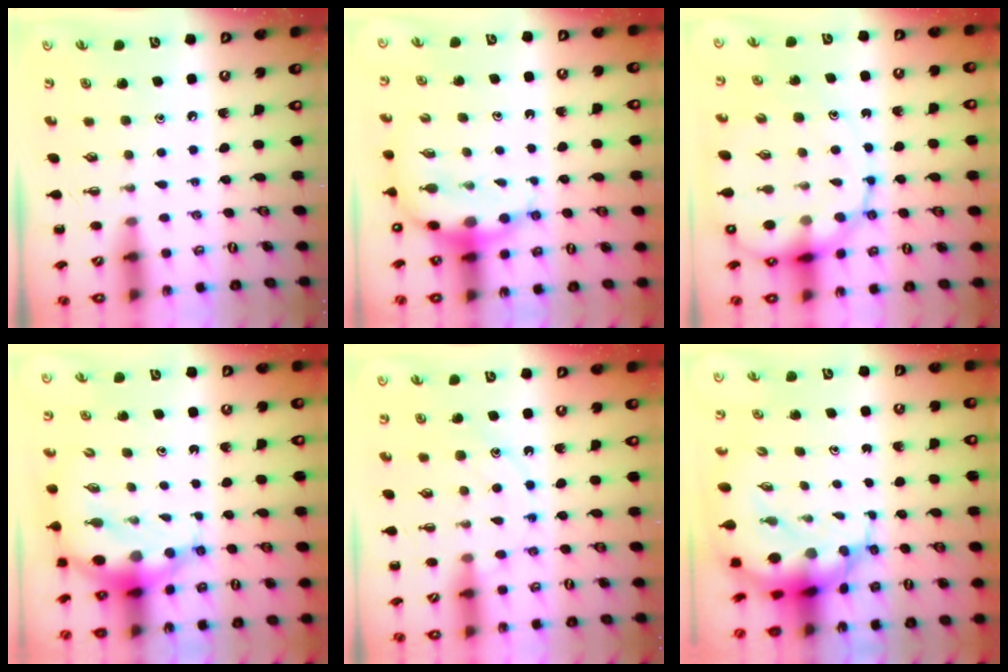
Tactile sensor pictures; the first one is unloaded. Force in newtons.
{"total": 7.1, "press": 7.0, "slide": 1.1}
{"total": 16.0, "press": 15.6, "slide": 3.4}
{"total": 8.0, "press": 7.7, "slide": 2.0}
{"total": 11.3, "press": 11.2, "slide": 1.1}
{"total": 8.6, "press": 8.3, "slide": 2.3}